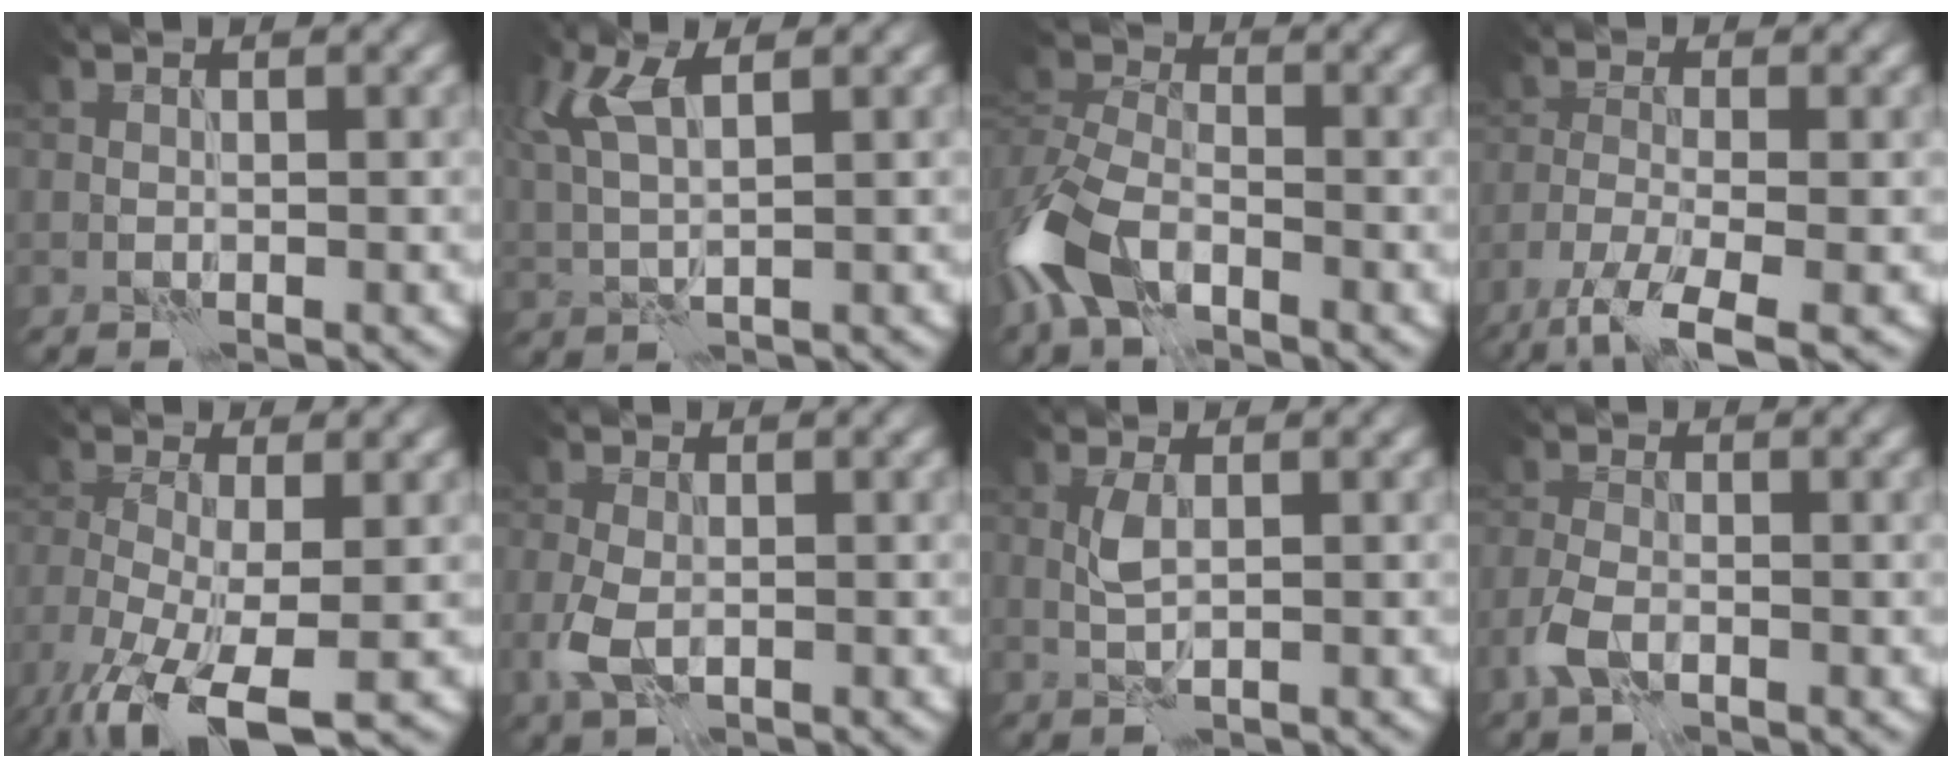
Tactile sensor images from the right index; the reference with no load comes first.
{"total": 4.7, "force": [1.8, 1.6, 4.0], "torque": [-0.098, 0.012, 0.037]}
{"total": 7.5, "force": [-4.1, 4.0, 4.8], "torque": [-0.110, 0.001, -0.096]}
{"total": 5.9, "force": [-4.1, 1.2, 4.1], "torque": [-0.076, -0.007, -0.084]}
{"total": 9.7, "force": [-5.5, 3.6, 7.1], "torque": [-0.149, -0.032, -0.099]}
{"total": 3.0, "force": [-0.8, 1.9, 2.2], "torque": [-0.061, -0.008, -0.017]}
{"total": 1.7, "force": [0.2, 0.5, 1.6], "torque": [-0.037, 0.004, 0.005]}
{"total": 2.6, "force": [-1.4, 1.3, 1.8], "torque": [-0.044, -0.001, -0.034]}